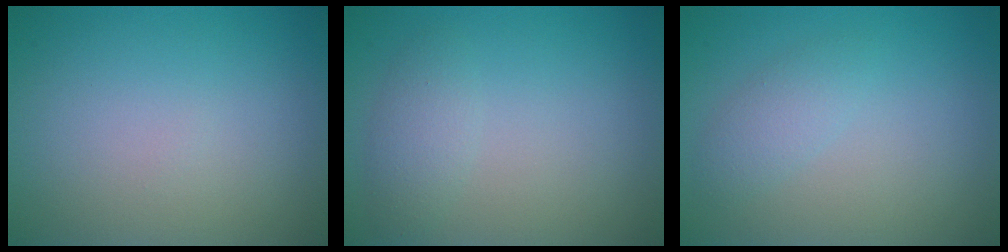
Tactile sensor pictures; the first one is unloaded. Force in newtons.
{"total": 1.7, "press": 1.7, "slide": 0.1}
{"total": 1.6, "press": 1.6, "slide": 0.0}